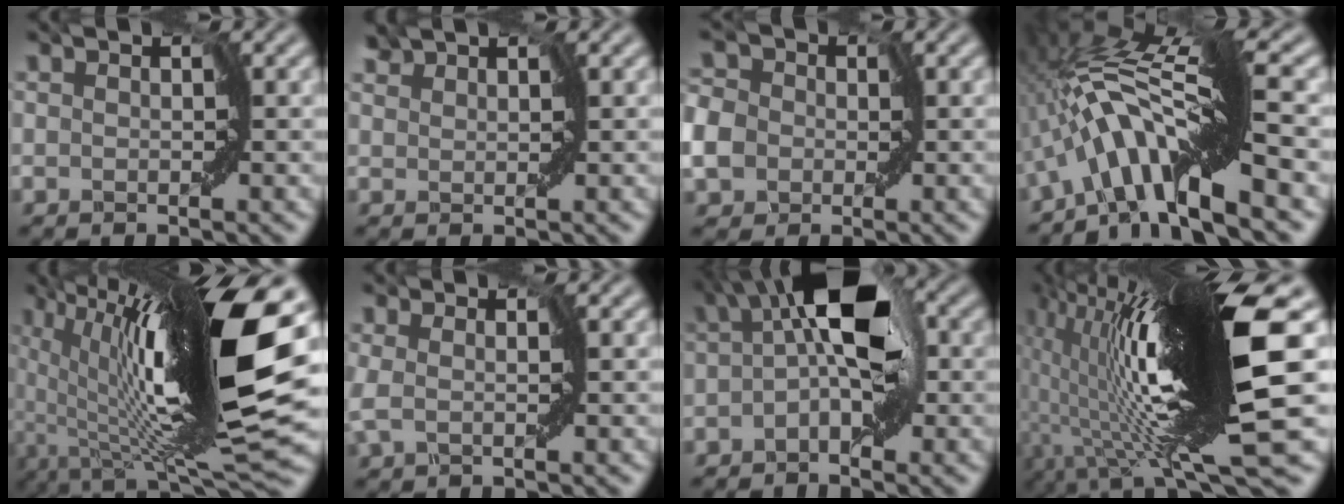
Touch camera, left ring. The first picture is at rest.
{"total": 1.1, "force": [0.9, 0.7, 0.1], "torque": [-0.002, 0.003, 0.011]}
{"total": 7.5, "force": [-2.6, 6.2, 3.2], "torque": [-0.075, -0.010, -0.069]}
{"total": 9.5, "force": [-2.9, 1.5, 9.0], "torque": [-0.144, 0.022, -0.052]}
{"total": 16.8, "force": [2.7, 4.0, 16.1], "torque": [-0.256, 0.006, 0.044]}
{"total": 1.6, "force": [0.1, 1.0, 1.3], "torque": [-0.035, 0.003, -0.007]}
{"total": 7.4, "force": [0.7, 3.0, 6.7], "torque": [-0.105, 0.027, -0.008]}
{"total": 17.1, "force": [1.1, 2.9, 16.8], "torque": [-0.292, 0.017, 0.031]}